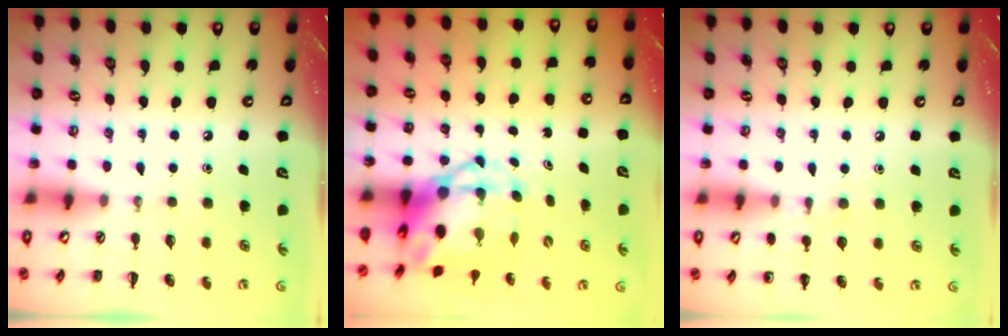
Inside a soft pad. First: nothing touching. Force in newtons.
{"total": 6.5, "press": 6.3, "slide": 1.5}
{"total": 5.2, "press": 5.0, "slide": 1.5}